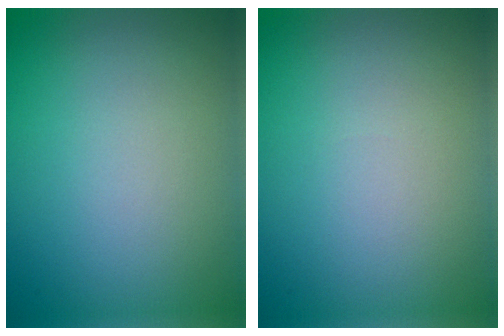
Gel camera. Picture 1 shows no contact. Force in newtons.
{"total": 0.0}